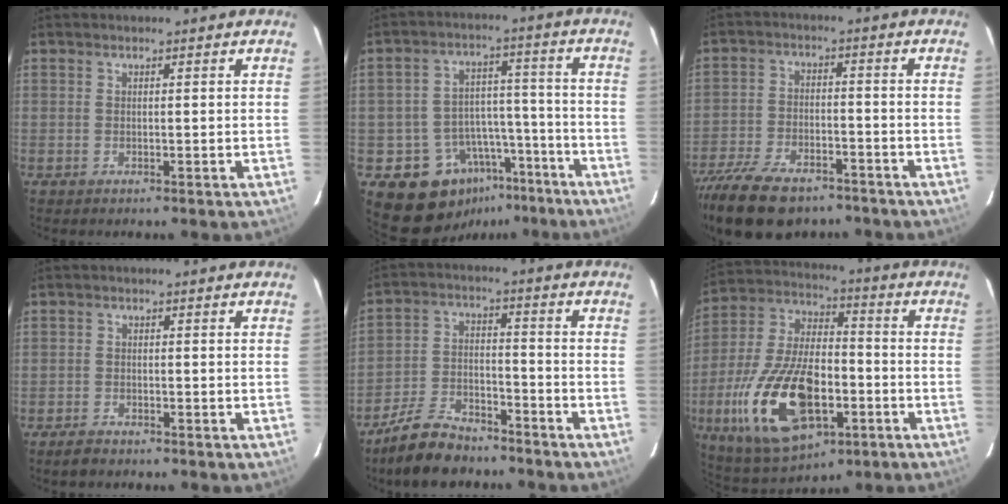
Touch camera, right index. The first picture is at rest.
{"total": 14.6, "force": [-9.9, 10.3, 3.2], "torque": [-0.070, 0.058, -0.124]}
{"total": 17.6, "force": [-13.2, 7.8, 8.5], "torque": [-0.198, -0.023, -0.221]}
{"total": 2.6, "force": [-2.3, 1.0, 0.7], "torque": [-0.027, 0.000, -0.042]}
{"total": 11.7, "force": [-9.5, 4.8, 4.9], "torque": [-0.118, 0.009, -0.164]}
{"total": 22.7, "force": [-7.7, 11.6, 18.0], "torque": [-0.380, -0.014, -0.121]}